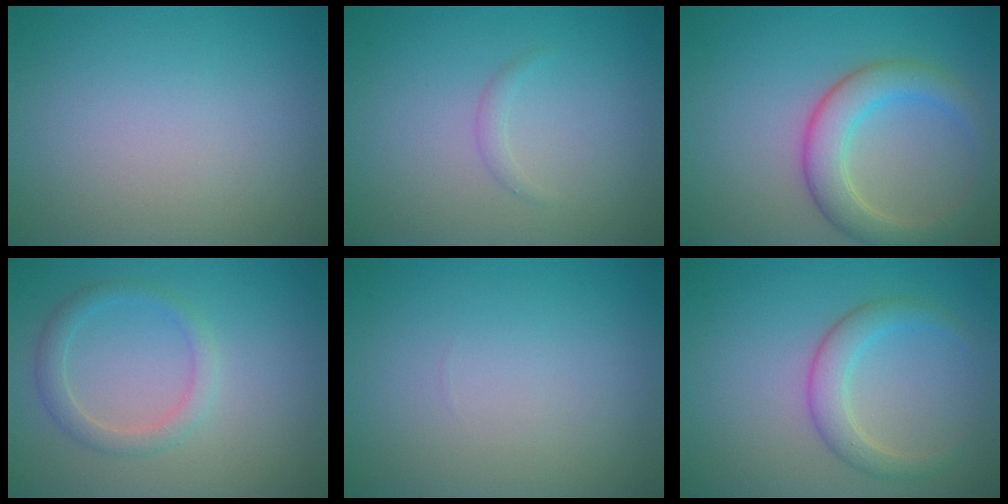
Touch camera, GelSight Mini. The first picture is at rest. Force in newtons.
{"total": 0.8, "press": 0.8, "slide": 0.1}
{"total": 4.6, "press": 4.6, "slide": 0.3}
{"total": 2.3, "press": 2.3, "slide": 0.1}
{"total": 0.0}
{"total": 2.9, "press": 2.9, "slide": 0.3}